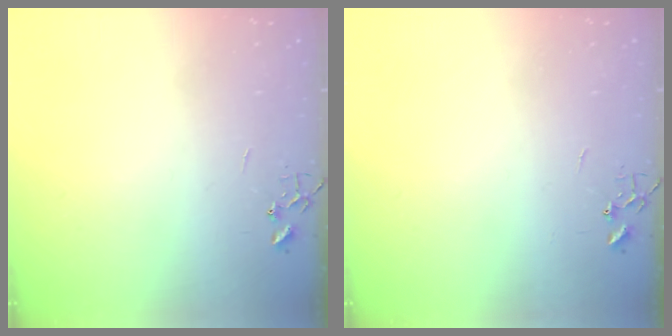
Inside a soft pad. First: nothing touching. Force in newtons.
{"total": 0.0}